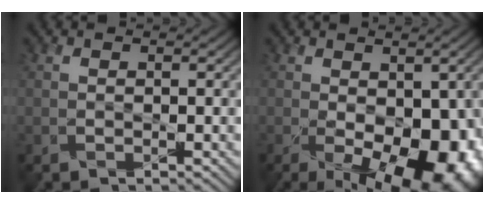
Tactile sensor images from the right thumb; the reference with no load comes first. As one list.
[{"total": 14.1, "force": [-4.3, 7.5, 11.1], "torque": [-0.145, -0.045, -0.039]}]